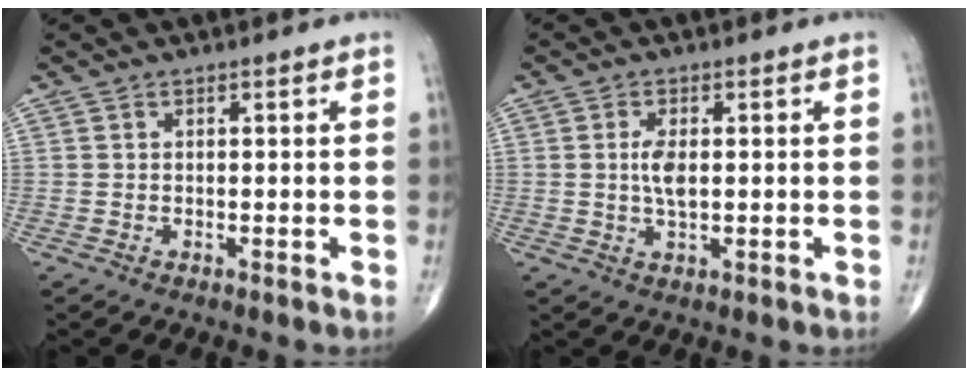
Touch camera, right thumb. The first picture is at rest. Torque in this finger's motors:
{"motor_torque": [0.75, 1.78, 0.93, -0.14, 0.09]}